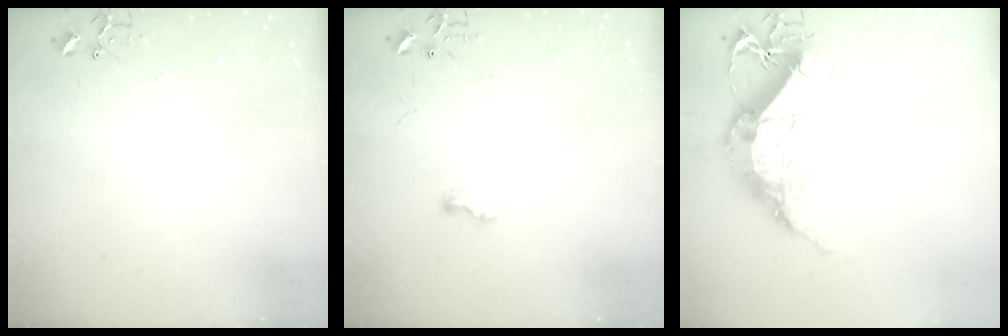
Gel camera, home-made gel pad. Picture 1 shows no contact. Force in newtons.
{"total": 6.0, "press": 6.0, "slide": 0.7}
{"total": 15.7, "press": 15.6, "slide": 1.4}